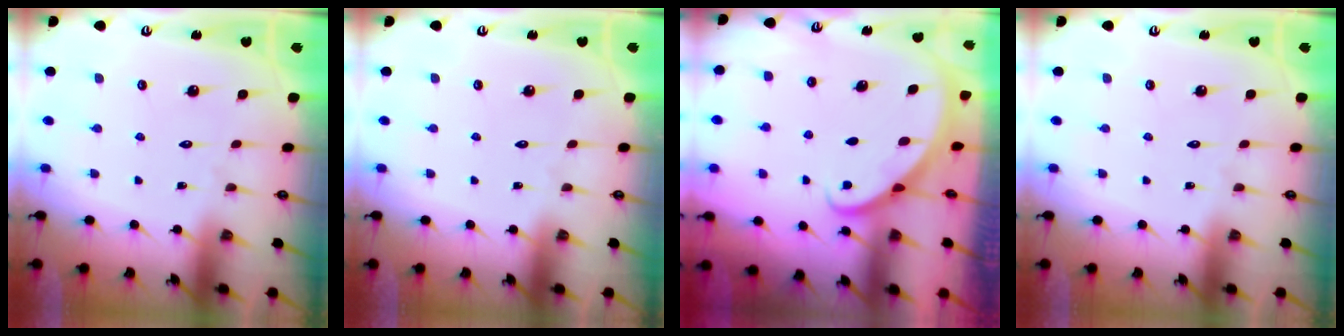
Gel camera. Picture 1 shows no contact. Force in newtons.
{"total": 0.0}
{"total": 1.9, "press": 1.9, "slide": 0.1}
{"total": 0.0}